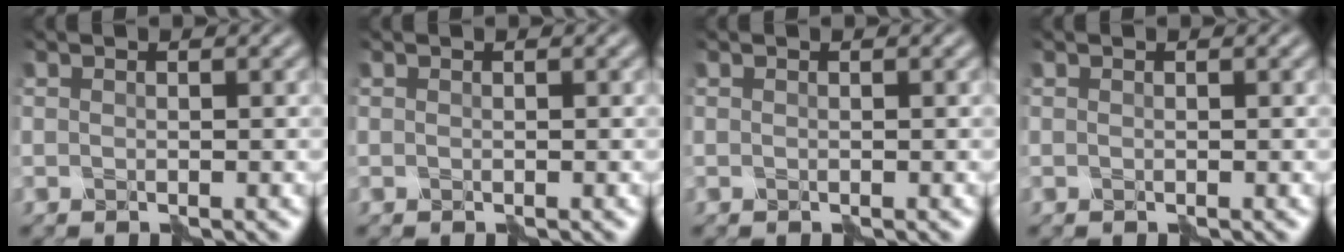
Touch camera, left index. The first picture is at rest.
{"total": 0.0}
{"total": 0.0}
{"total": 0.0}